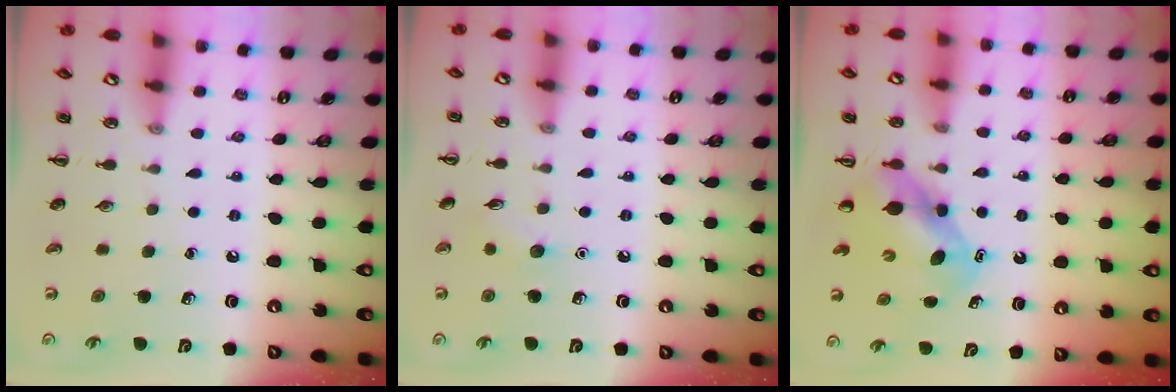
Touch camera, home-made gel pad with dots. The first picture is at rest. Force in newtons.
{"total": 5.7, "press": 5.5, "slide": 1.3}
{"total": 6.1, "press": 6.0, "slide": 1.0}